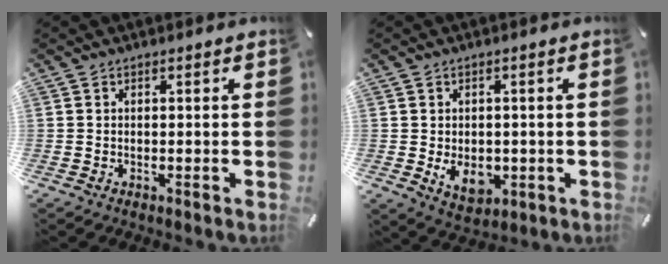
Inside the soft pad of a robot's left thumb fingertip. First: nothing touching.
{"total": 6.6, "force": [-1.2, 4.8, 4.3], "torque": [-0.067, -0.007, -0.023]}